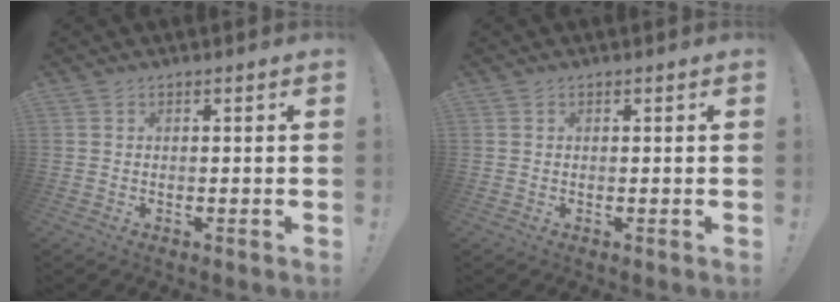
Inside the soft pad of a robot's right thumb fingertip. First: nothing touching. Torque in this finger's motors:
{"motor_torque": [0.08, 0.05, -0.10, 0.07, 0.12]}